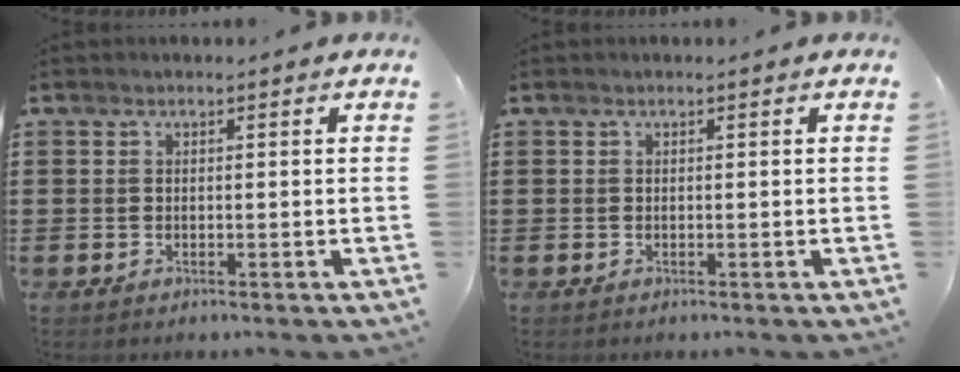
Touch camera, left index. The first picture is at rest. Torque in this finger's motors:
{"motor_torque": [0.00, 0.00, 0.00, 0.01]}